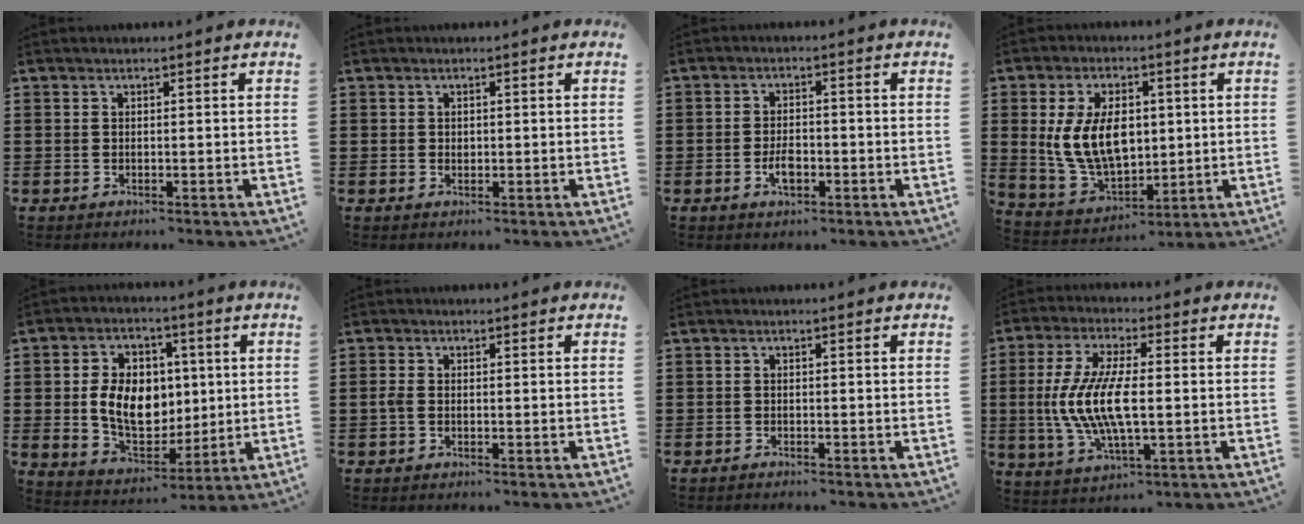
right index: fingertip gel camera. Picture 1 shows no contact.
{"total": 0.6, "force": [0.2, 0.6, 0.2], "torque": [-0.006, 0.004, 0.004]}
{"total": 3.4, "force": [-1.2, 1.6, 2.7], "torque": [-0.058, 0.000, -0.024]}
{"total": 10.6, "force": [1.5, 6.5, 8.2], "torque": [-0.187, 0.005, 0.025]}
{"total": 9.8, "force": [0.7, 7.1, 6.8], "torque": [-0.131, 0.012, 0.011]}
{"total": 1.2, "force": [-0.4, 0.6, 1.0], "torque": [-0.026, -0.001, -0.010]}
{"total": 0.9, "force": [-0.9, -0.1, -0.1], "torque": [-0.001, -0.002, -0.018]}
{"total": 10.0, "force": [-0.4, 3.2, 9.5], "torque": [-0.222, -0.015, -0.018]}